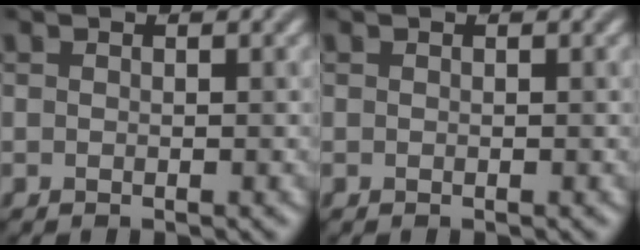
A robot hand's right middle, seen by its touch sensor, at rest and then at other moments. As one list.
[{"total": 0.0}]